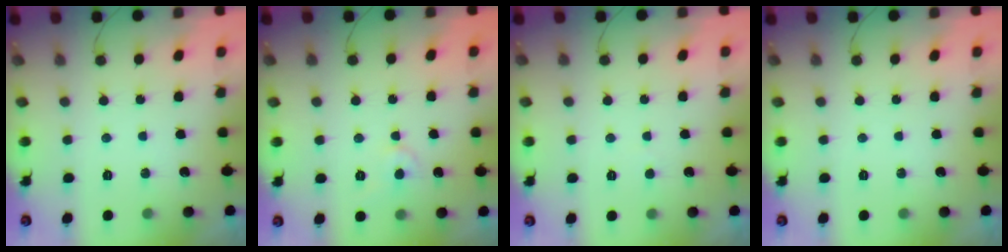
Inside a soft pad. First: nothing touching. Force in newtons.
{"total": 4.0, "press": 4.0, "slide": 0.5}
{"total": 1.4, "press": 1.4, "slide": 0.2}
{"total": 0.0}